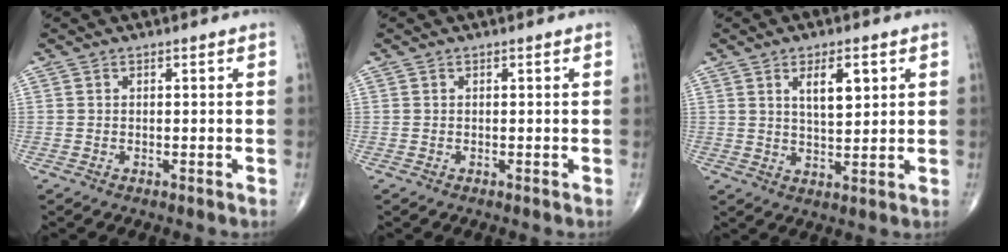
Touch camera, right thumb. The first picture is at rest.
{"total": 0.0}
{"total": 6.8, "force": [2.7, 2.7, 5.6], "torque": [-0.082, -0.018, 0.049]}